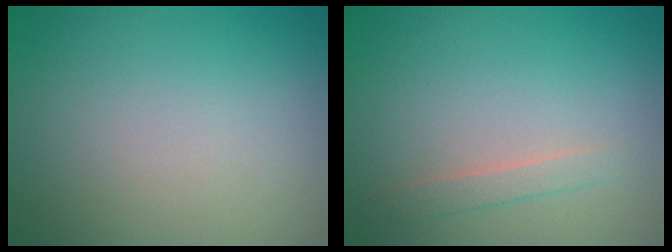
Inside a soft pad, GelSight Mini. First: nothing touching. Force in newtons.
{"total": 1.3, "press": 1.3, "slide": 0.1}